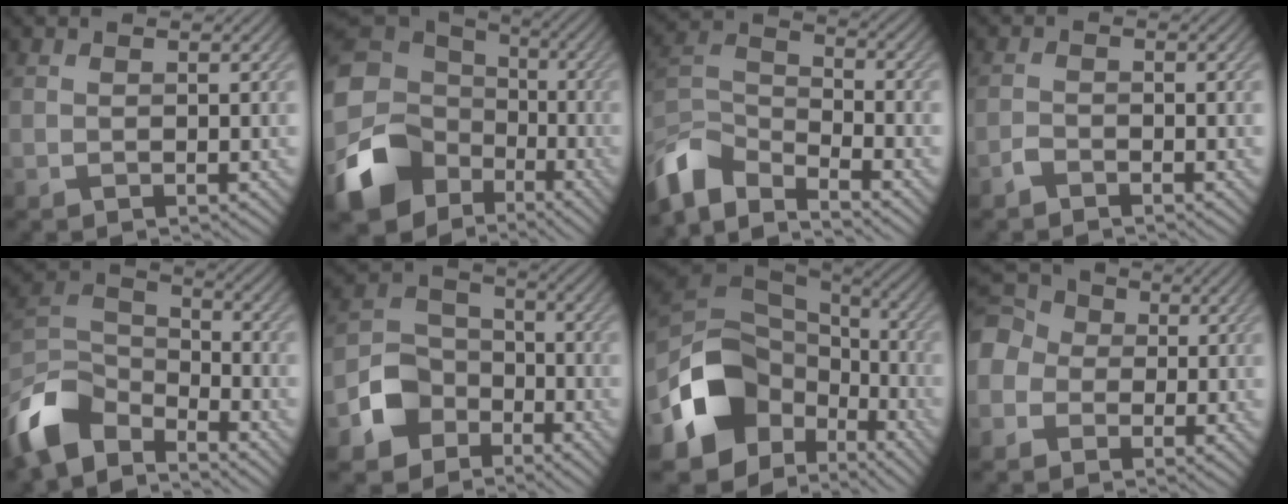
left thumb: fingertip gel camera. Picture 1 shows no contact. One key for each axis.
{"total": 16.5, "fx": -6.0, "fy": 12.4, "fz": 9.0, "tx": -0.248, "ty": -0.041, "tz": -0.100}
{"total": 10.2, "fx": -8.1, "fy": 3.6, "fz": 5.1, "tx": -0.117, "ty": -0.002, "tz": -0.170}
{"total": 1.3, "fx": -1.2, "fy": 0.3, "fz": 0.4, "tx": -0.009, "ty": 0.006, "tz": -0.027}
{"total": 10.5, "fx": -7.6, "fy": 4.9, "fz": 5.4, "tx": -0.128, "ty": -0.006, "tz": -0.165}
{"total": 7.4, "fx": -3.9, "fy": 5.6, "fz": 2.8, "tx": -0.063, "ty": 0.000, "tz": -0.093}
{"total": 15.3, "fx": -5.7, "fy": 10.8, "fz": 9.1, "tx": -0.211, "ty": -0.036, "tz": -0.096}
{"total": 7.3, "fx": -1.2, "fy": 6.6, "fz": 2.9, "tx": -0.114, "ty": 0.010, "tz": -0.049}